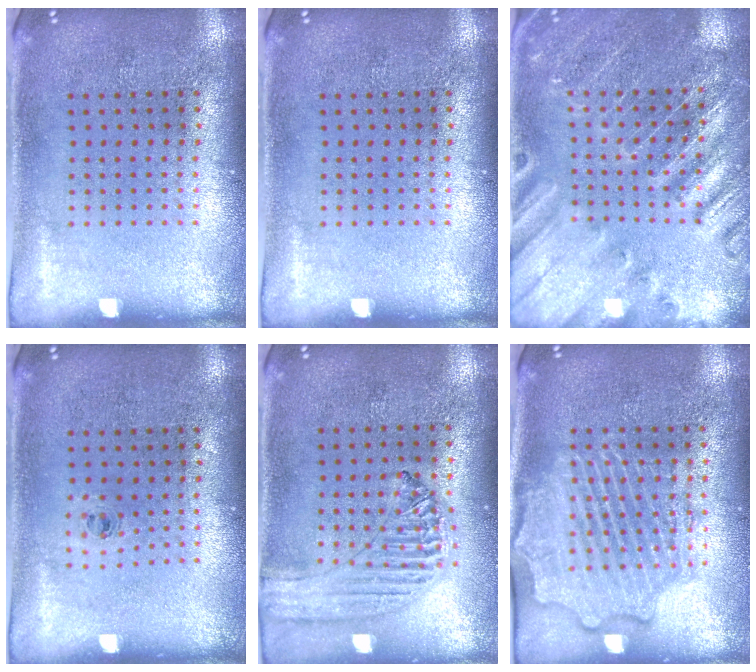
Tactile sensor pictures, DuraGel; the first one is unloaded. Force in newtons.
{"total": 0.0}
{"total": 2.6, "press": 2.6, "slide": 0.2}
{"total": 0.5, "press": 0.3, "slide": 0.5}
{"total": 1.2, "press": 1.2, "slide": 0.1}
{"total": 2.5, "press": 2.4, "slide": 0.3}